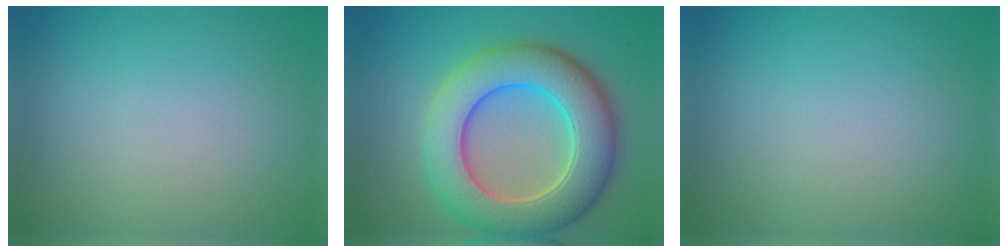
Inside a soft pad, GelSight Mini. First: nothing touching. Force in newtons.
{"total": 9.8, "press": 9.8, "slide": 0.3}
{"total": 0.0}